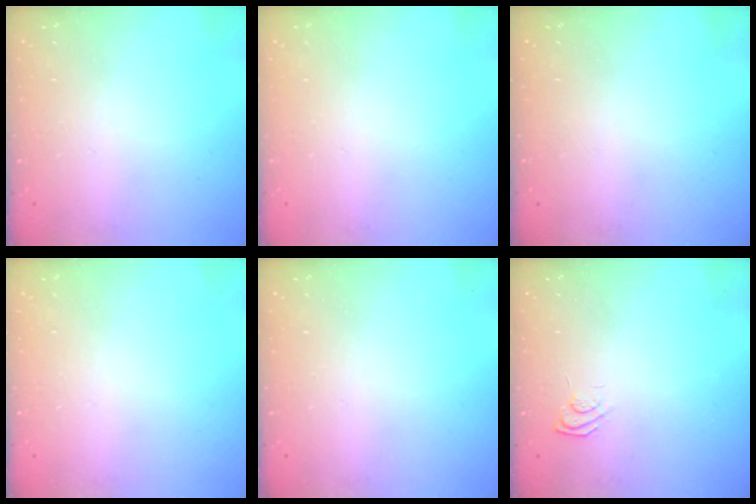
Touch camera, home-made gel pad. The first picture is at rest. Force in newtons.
{"total": 0.0}
{"total": 0.0}
{"total": 0.0}
{"total": 0.0}
{"total": 6.1, "press": 5.9, "slide": 1.4}